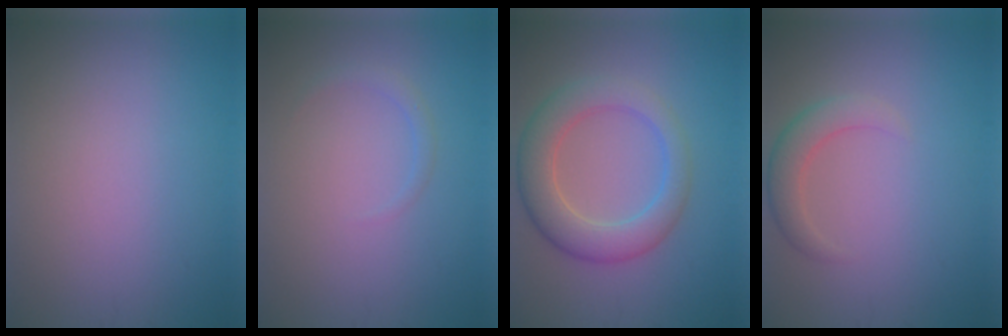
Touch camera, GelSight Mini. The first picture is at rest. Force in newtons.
{"total": 1.0, "press": 1.0, "slide": 0.1}
{"total": 5.6, "press": 5.5, "slide": 0.4}
{"total": 2.6, "press": 2.6, "slide": 0.1}